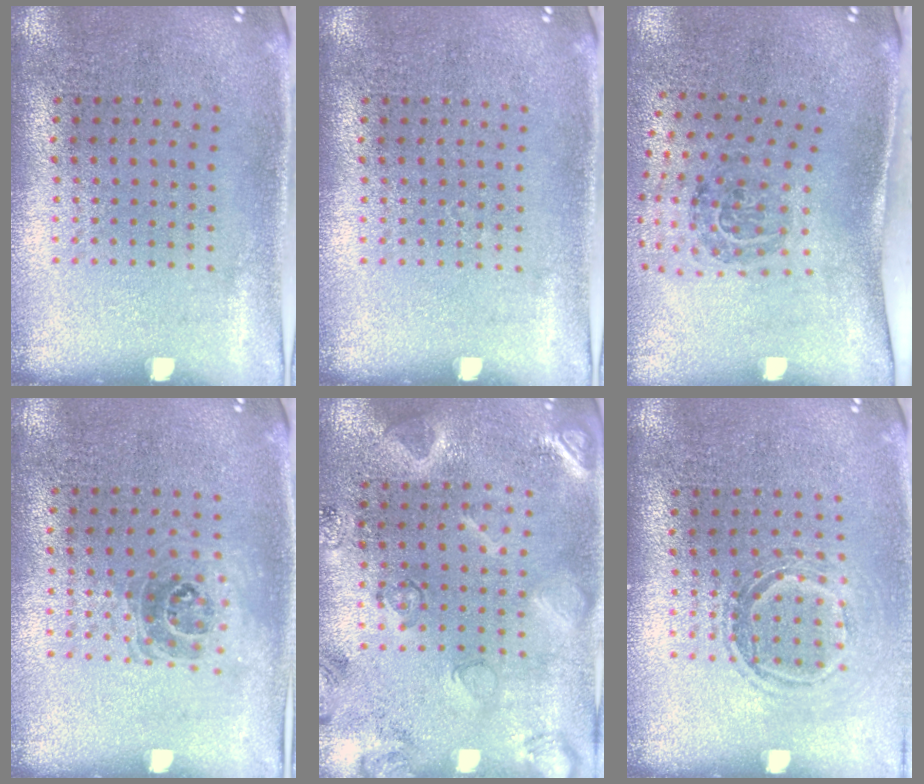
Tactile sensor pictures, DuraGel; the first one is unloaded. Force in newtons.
{"total": 0.0}
{"total": 1.8, "press": 1.2, "slide": 1.3}
{"total": 1.1, "press": 0.9, "slide": 0.6}
{"total": 2.3, "press": 2.2, "slide": 0.4}
{"total": 1.5, "press": 1.2, "slide": 0.9}